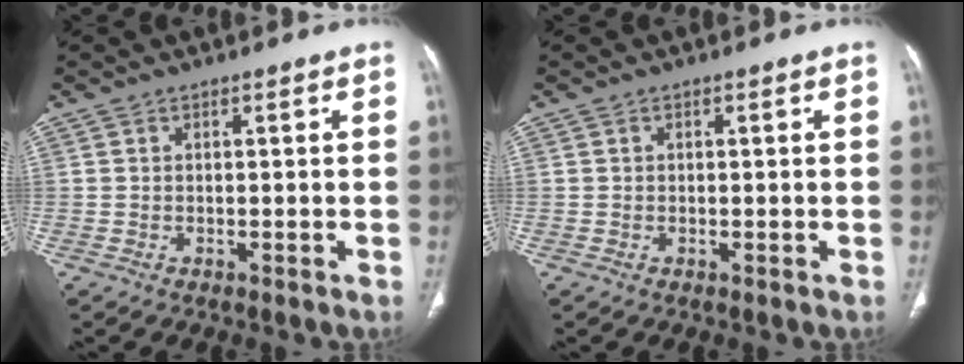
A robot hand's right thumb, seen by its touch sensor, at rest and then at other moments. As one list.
[{"total": 0.0}]